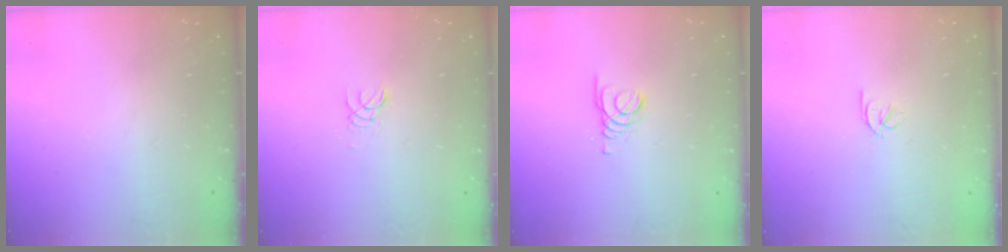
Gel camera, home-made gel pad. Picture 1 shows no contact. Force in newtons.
{"total": 2.0, "press": 2.0, "slide": 0.2}
{"total": 1.8, "press": 1.8, "slide": 0.2}
{"total": 2.1, "press": 2.1, "slide": 0.4}